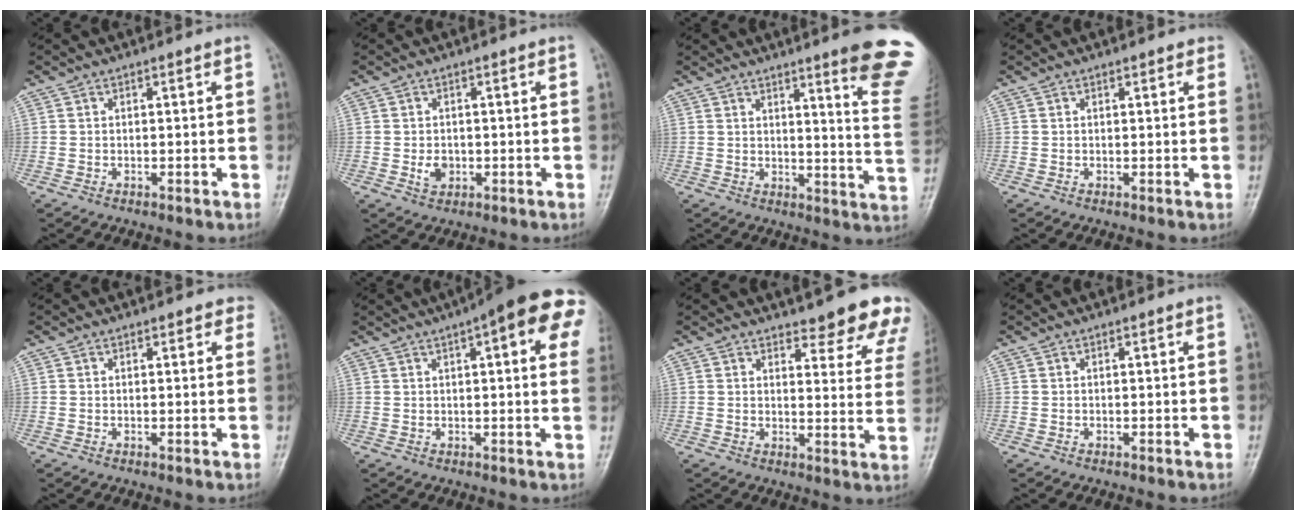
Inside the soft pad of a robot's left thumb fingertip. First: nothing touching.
{"total": 2.6, "force": [-0.4, 2.1, 1.6], "torque": [-0.020, 0.001, -0.004]}
{"total": 14.5, "force": [9.8, 0.9, 10.6], "torque": [-0.105, -0.071, 0.109]}
{"total": 1.1, "force": [0.8, 0.6, 0.6], "torque": [-0.001, -0.002, 0.004]}
{"total": 2.6, "force": [1.9, 1.4, 1.0], "torque": [0.017, -0.002, 0.010]}
{"total": 15.9, "force": [6.4, 4.3, 13.9], "torque": [-0.167, 0.016, 0.073]}
{"total": 12.8, "force": [10.9, 3.6, 5.6], "torque": [-0.021, -0.069, 0.110]}
{"total": 0.0}